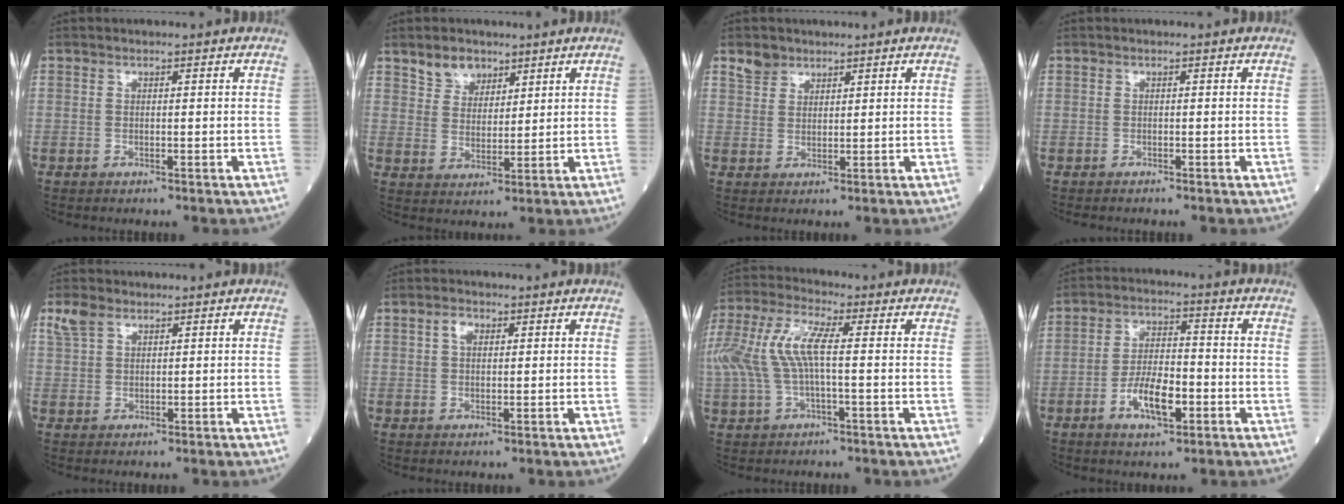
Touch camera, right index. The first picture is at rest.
{"total": 4.6, "force": [3.4, 2.8, 1.3], "torque": [-0.024, 0.002, 0.067]}
{"total": 2.6, "force": [2.0, 1.6, 0.3], "torque": [-0.006, 0.010, 0.037]}
{"total": 1.6, "force": [-1.4, 0.2, 0.6], "torque": [-0.009, -0.003, -0.018]}
{"total": 2.9, "force": [1.9, 1.6, 1.5], "torque": [-0.043, 0.015, 0.044]}
{"total": 2.1, "force": [0.9, 1.2, 1.5], "torque": [-0.029, 0.005, 0.016]}
{"total": 12.0, "force": [1.0, 3.7, 11.4], "torque": [-0.271, 0.032, 0.017]}
{"total": 7.7, "force": [-3.0, 2.8, 6.5], "torque": [-0.121, 0.005, -0.054]}